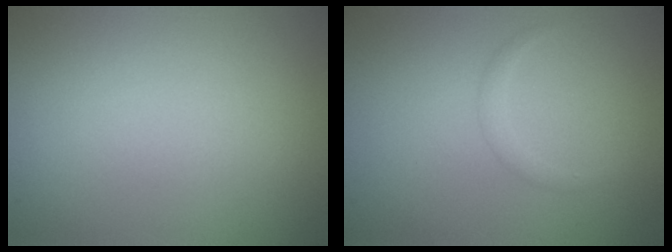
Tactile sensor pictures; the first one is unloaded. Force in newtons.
{"total": 1.0, "press": 1.0, "slide": 0.0}